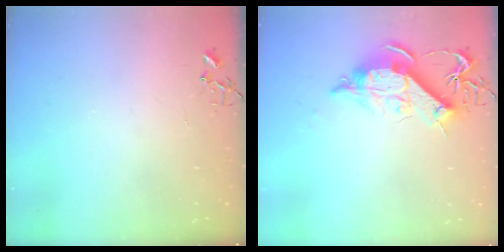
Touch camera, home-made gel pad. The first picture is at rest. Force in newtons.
{"total": 12.5, "press": 12.5, "slide": 1.1}